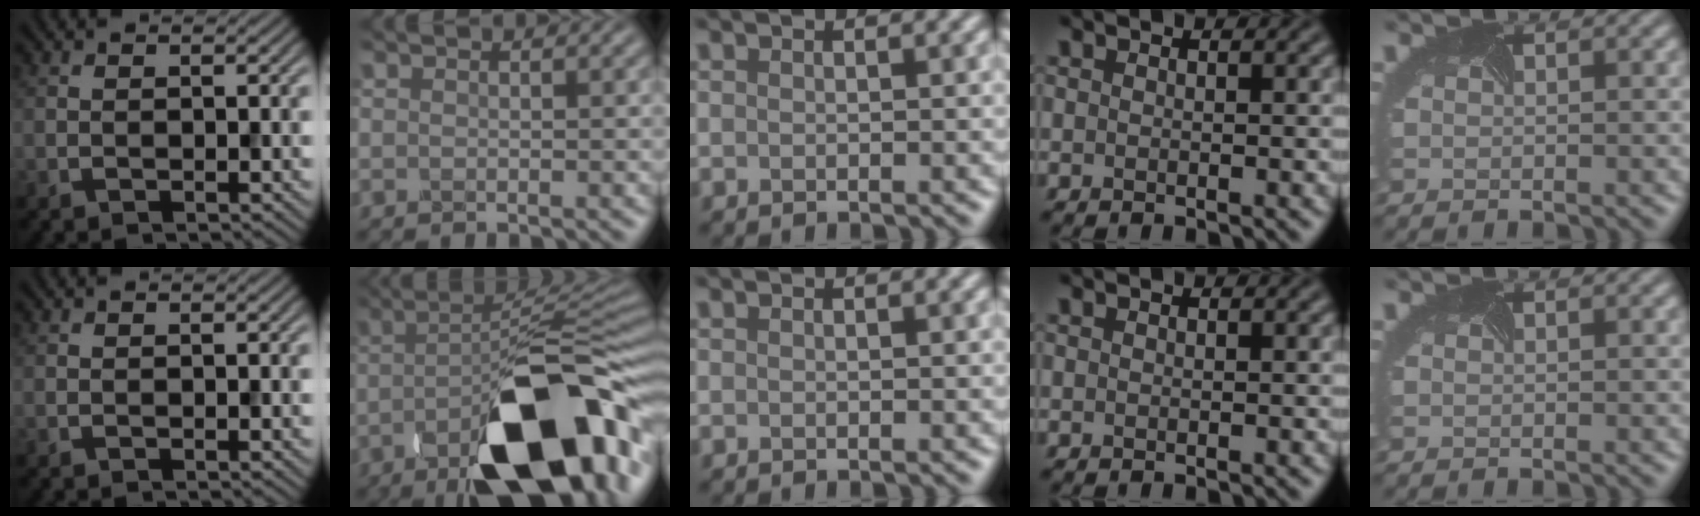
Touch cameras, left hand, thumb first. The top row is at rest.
{"index": {"total": 14.4, "force": [-6.9, 4.8, 11.7], "torque": [-0.174, 0.003, -0.112]}}